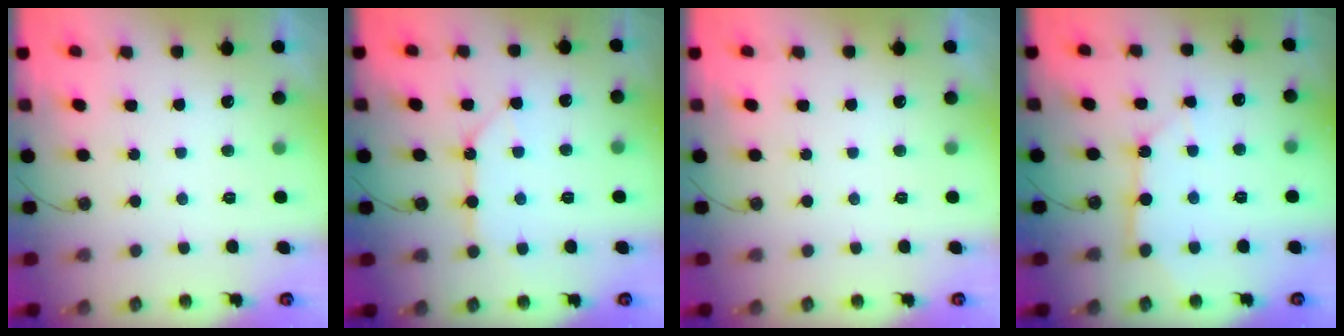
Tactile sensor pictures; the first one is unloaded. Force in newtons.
{"total": 10.7, "press": 10.6, "slide": 1.2}
{"total": 0.0}
{"total": 7.6, "press": 7.6, "slide": 0.6}